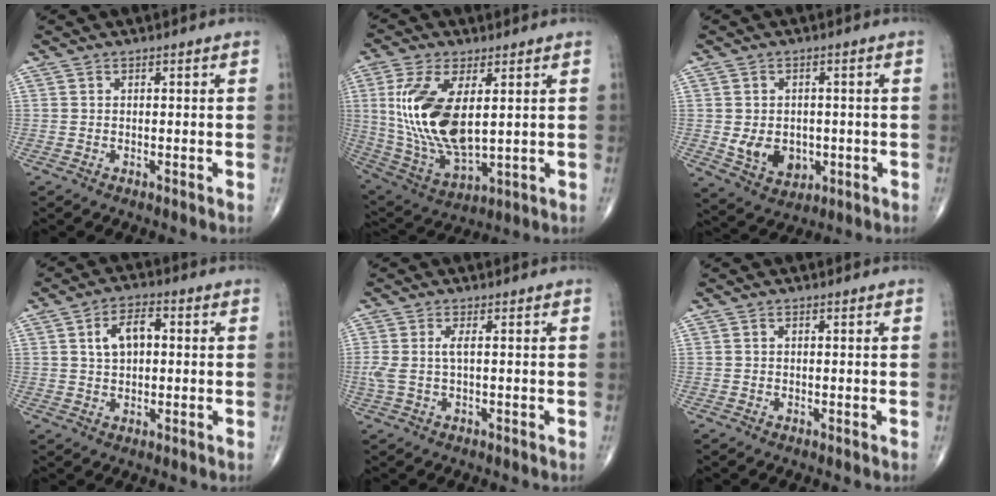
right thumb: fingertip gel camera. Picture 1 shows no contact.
{"total": 17.7, "force": [2.9, 8.3, 15.4], "torque": [-0.315, -0.019, 0.070]}
{"total": 7.5, "force": [-1.0, 5.8, 4.8], "torque": [-0.058, -0.001, 0.000]}
{"total": 6.5, "force": [1.2, 3.9, 5.1], "torque": [-0.081, 0.014, 0.016]}
{"total": 3.1, "force": [0.3, 0.8, 3.0], "torque": [-0.092, 0.008, 0.009]}
{"total": 0.0}